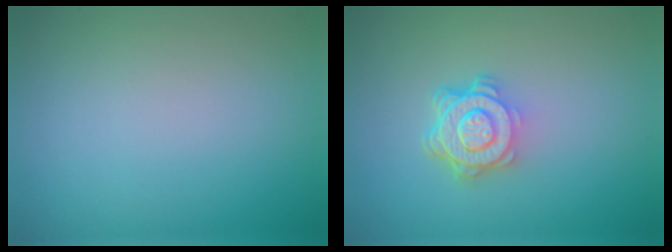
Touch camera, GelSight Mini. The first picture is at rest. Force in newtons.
{"total": 4.8, "press": 3.4, "slide": 3.4}